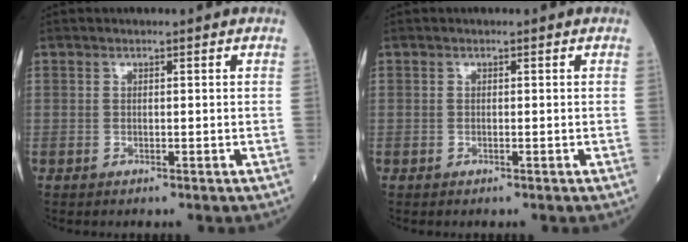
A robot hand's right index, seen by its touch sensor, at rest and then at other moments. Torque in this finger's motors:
{"motor_torque": [-0.10, 0.00, -0.09, -0.01]}